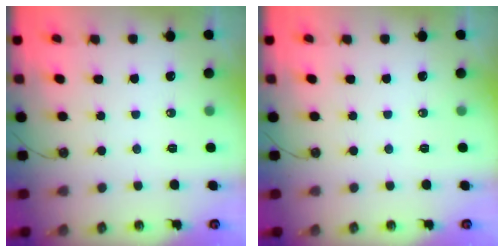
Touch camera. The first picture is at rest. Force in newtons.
{"total": 0.0}